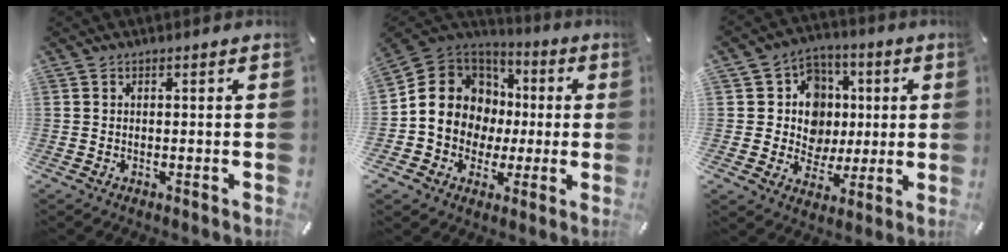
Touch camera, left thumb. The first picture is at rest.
{"total": 14.2, "force": [-0.3, 13.3, 5.0], "torque": [-0.104, -0.004, 0.002]}
{"total": 12.9, "force": [0.9, 12.3, 3.9], "torque": [-0.049, -0.002, 0.027]}